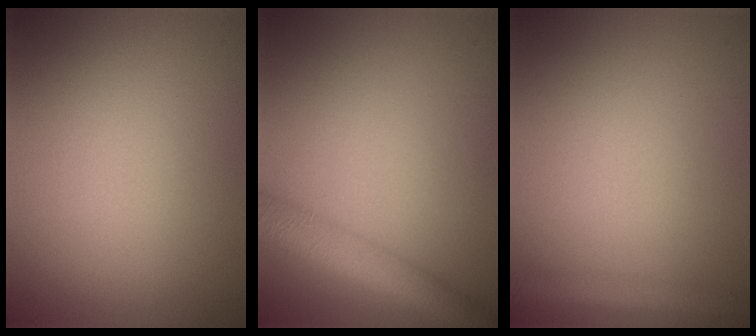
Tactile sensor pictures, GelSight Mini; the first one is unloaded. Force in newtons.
{"total": 5.3, "press": 5.3, "slide": 0.2}
{"total": 2.6, "press": 2.6, "slide": 0.1}